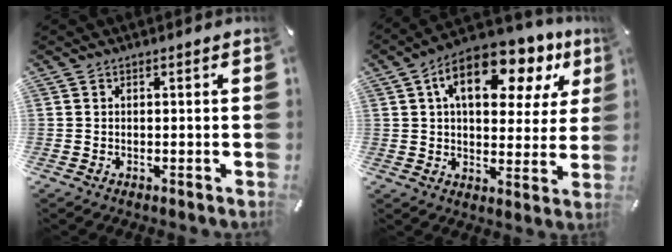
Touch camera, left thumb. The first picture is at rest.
{"total": 16.9, "force": [8.2, 9.1, 11.7], "torque": [-0.180, -0.030, 0.132]}